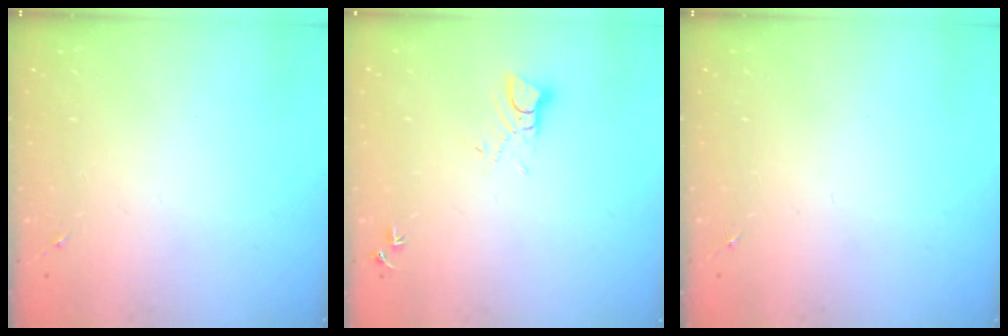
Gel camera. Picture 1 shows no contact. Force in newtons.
{"total": 3.6, "press": 3.6, "slide": 0.3}
{"total": 0.0}